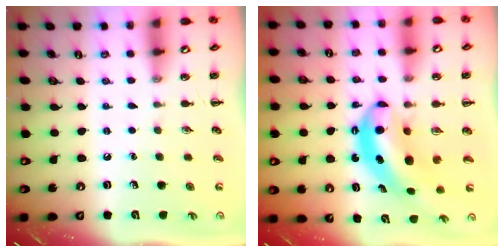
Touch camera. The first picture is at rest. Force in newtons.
{"total": 7.2, "press": 7.1, "slide": 1.1}